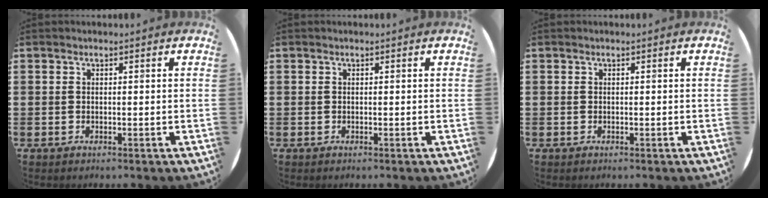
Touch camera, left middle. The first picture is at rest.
{"total": 0.0}
{"total": 0.0}